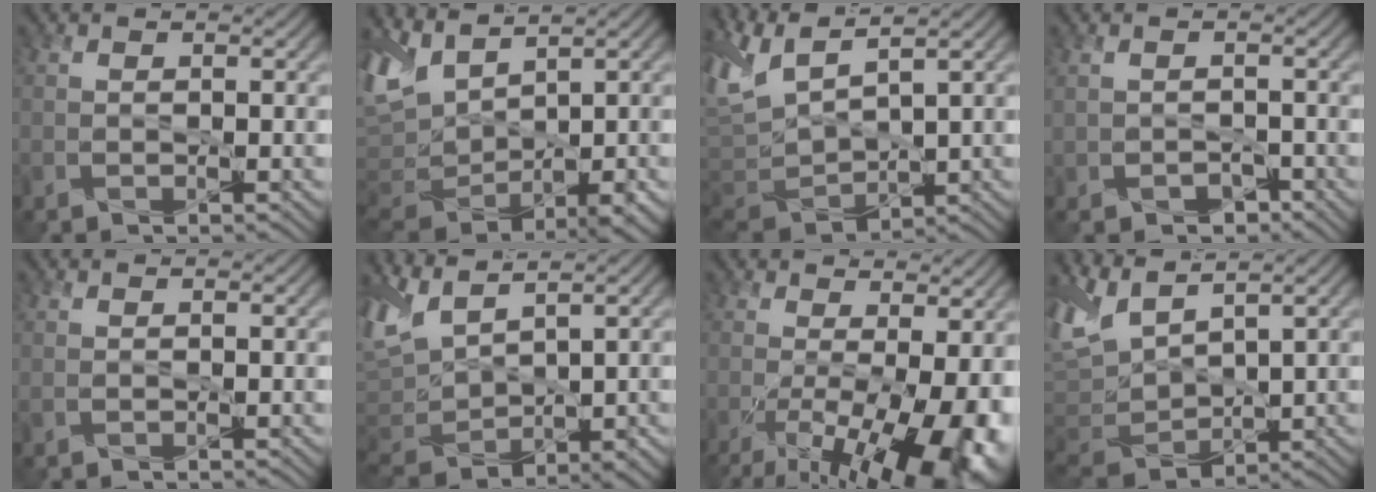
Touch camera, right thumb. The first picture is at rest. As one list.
[{"total": 10.9, "force": [4.3, 5.9, 8.1], "torque": [-0.216, -0.002, 0.089]}, {"total": 8.6, "force": [4.2, 3.2, 6.8], "torque": [-0.185, 0.008, 0.079]}, {"total": 2.2, "force": [-1.3, 1.5, 1.0], "torque": [-0.021, -0.006, -0.020]}, {"total": 0.0}, {"total": 9.3, "force": [4.9, 4.2, 6.8], "torque": [-0.196, 0.003, 0.100]}, {"total": 14.9, "force": [-4.0, 5.9, 13.0], "torque": [-0.195, -0.028, -0.035]}, {"total": 9.2, "force": [5.1, 4.1, 6.5], "torque": [-0.195, 0.009, 0.095]}]